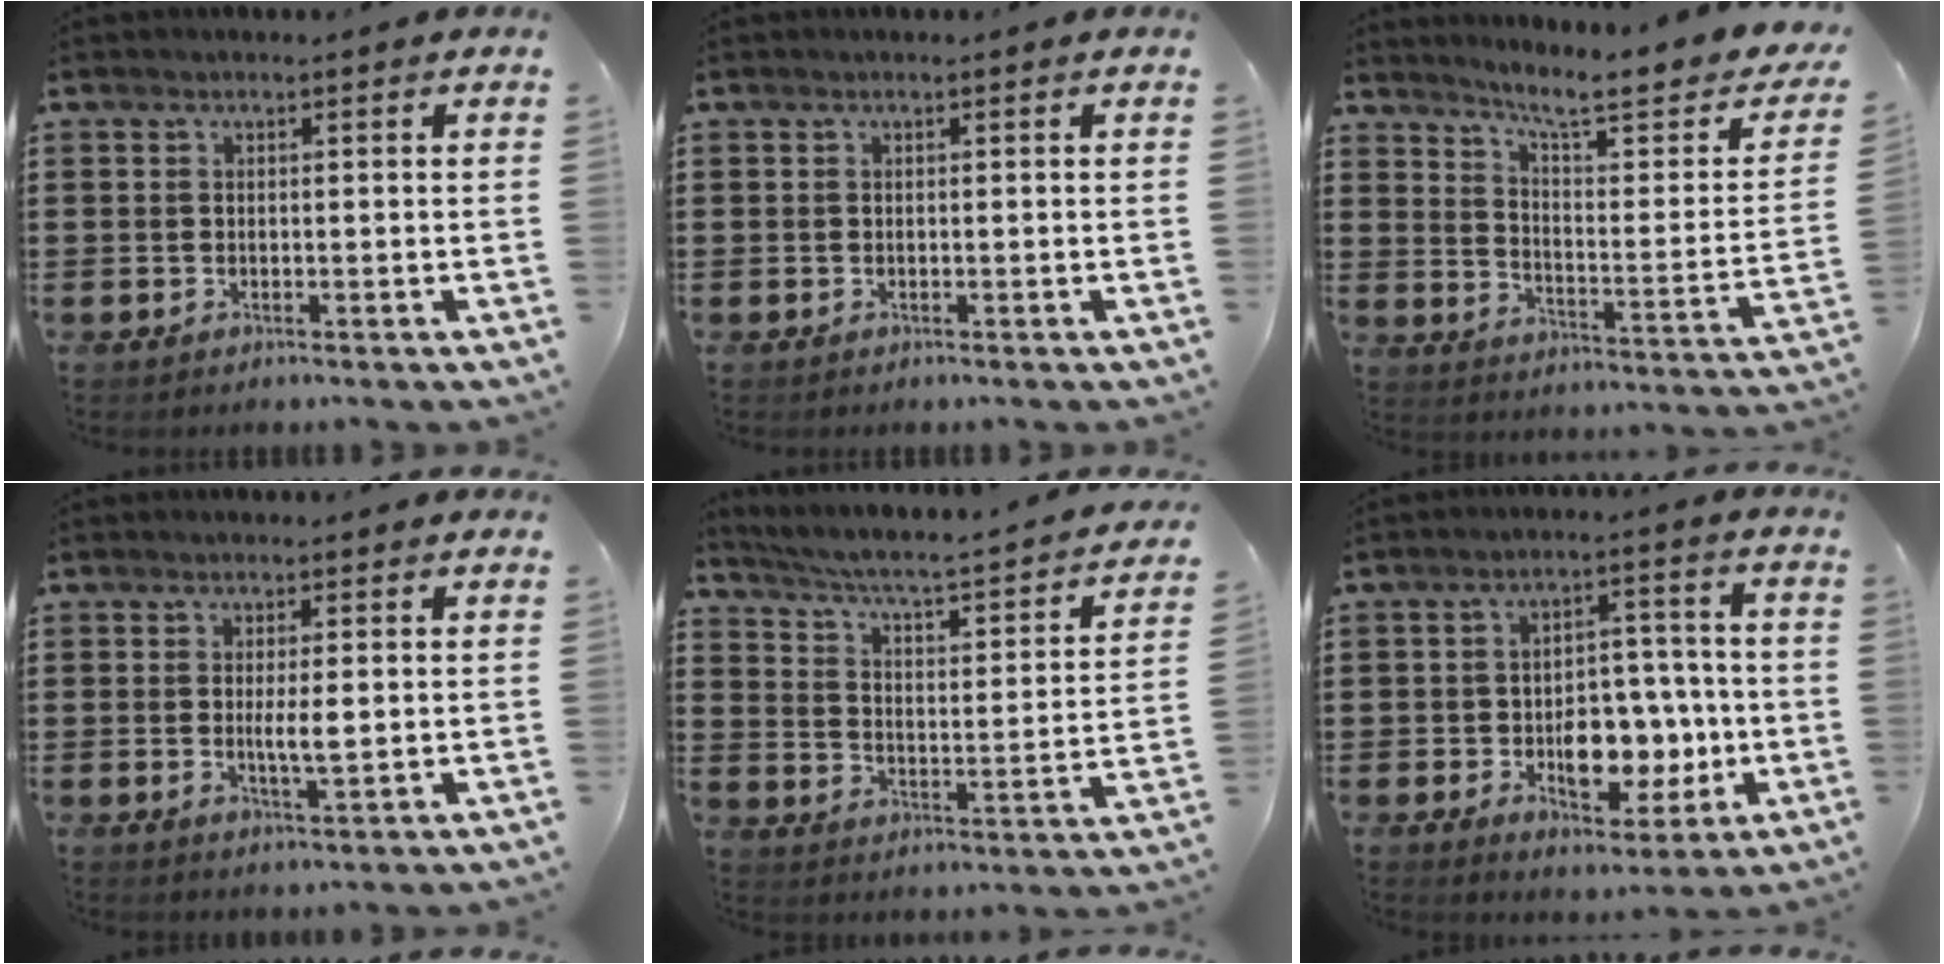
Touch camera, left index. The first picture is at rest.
{"total": 0.0}
{"total": 7.1, "force": [5.5, 0.5, 4.5], "torque": [-0.096, -0.043, 0.083]}
{"total": 3.5, "force": [0.2, 0.6, 3.5], "torque": [-0.056, -0.007, 0.002]}
{"total": 3.2, "force": [2.2, 0.4, 2.3], "torque": [-0.060, -0.030, 0.023]}
{"total": 9.3, "force": [-1.8, 5.9, 7.0], "torque": [-0.099, 0.013, -0.029]}